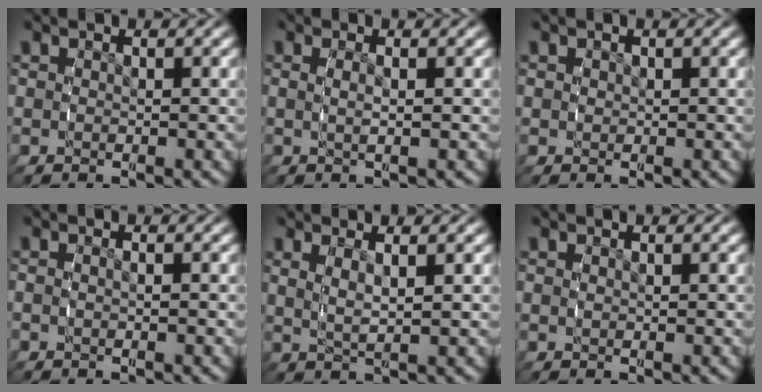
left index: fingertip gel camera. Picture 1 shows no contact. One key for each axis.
{"total": 1.3, "fx": 0.2, "fy": 0.0, "fz": 1.3, "tx": -0.029, "ty": -0.006, "tz": 0.007}
{"total": 0.6, "fx": 0.3, "fy": 0.5, "fz": 0.2, "tx": -0.012, "ty": -0.005, "tz": 0.011}
{"total": 1.4, "fx": -0.7, "fy": 0.7, "fz": 0.9, "tx": -0.030, "ty": -0.001, "tz": -0.014}
{"total": 2.9, "fx": 1.1, "fy": 0.5, "fz": 2.6, "tx": -0.050, "ty": -0.004, "tz": 0.026}
{"total": 0.0}